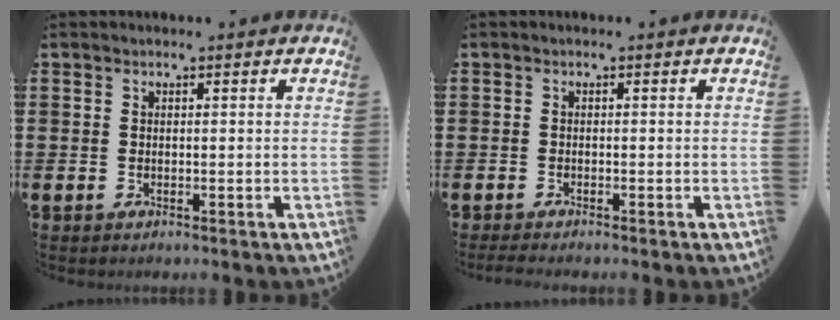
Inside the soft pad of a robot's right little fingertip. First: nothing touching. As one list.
[{"total": 0.8, "force": [-0.6, 0.1, 0.6], "torque": [-0.010, -0.002, -0.012]}]